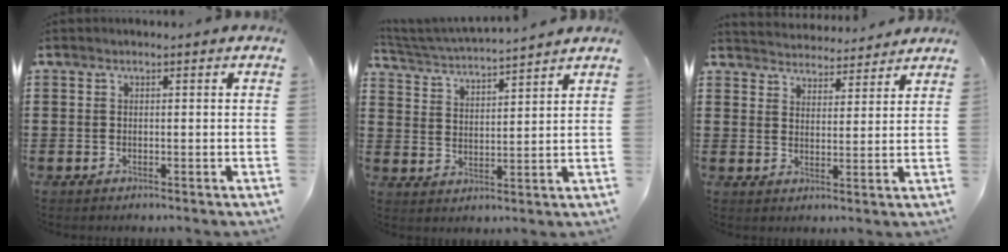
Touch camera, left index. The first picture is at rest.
{"total": 4.2, "force": [4.1, -0.3, 0.8], "torque": [-0.036, -0.028, 0.068]}
{"total": 3.7, "force": [3.7, 0.4, -0.4], "torque": [-0.007, -0.021, 0.065]}